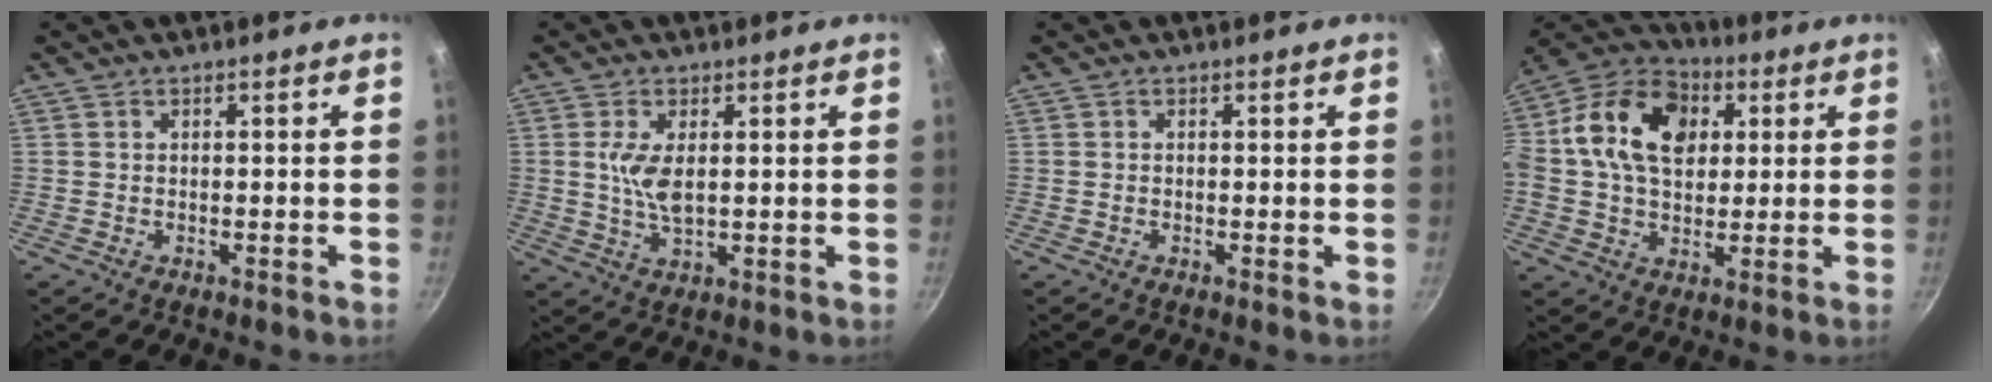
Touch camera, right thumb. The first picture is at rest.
{"total": 6.0, "force": [1.1, 2.7, 5.3], "torque": [-0.105, -0.006, 0.025]}
{"total": 0.0}
{"total": 19.2, "force": [4.0, 13.6, 12.9], "torque": [-0.211, 0.022, 0.051]}